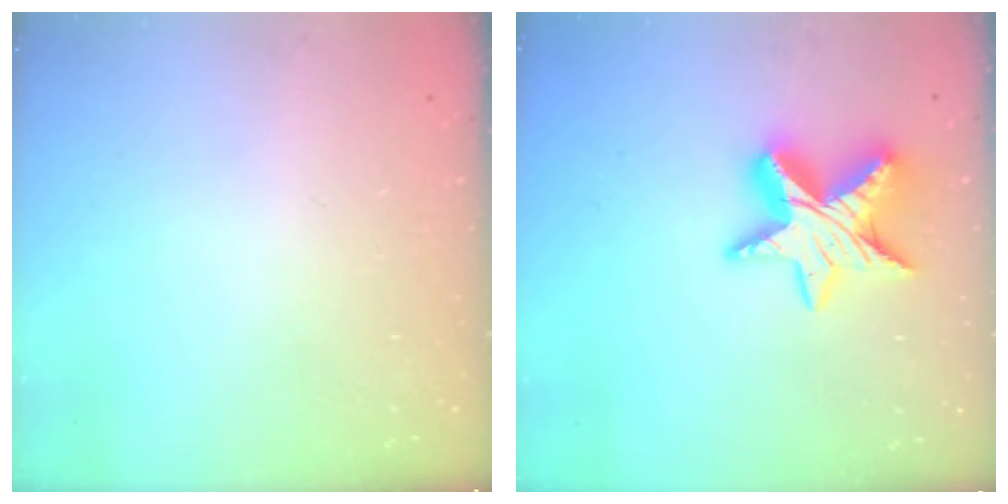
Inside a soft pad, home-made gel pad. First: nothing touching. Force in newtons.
{"total": 13.4, "press": 13.3, "slide": 1.0}